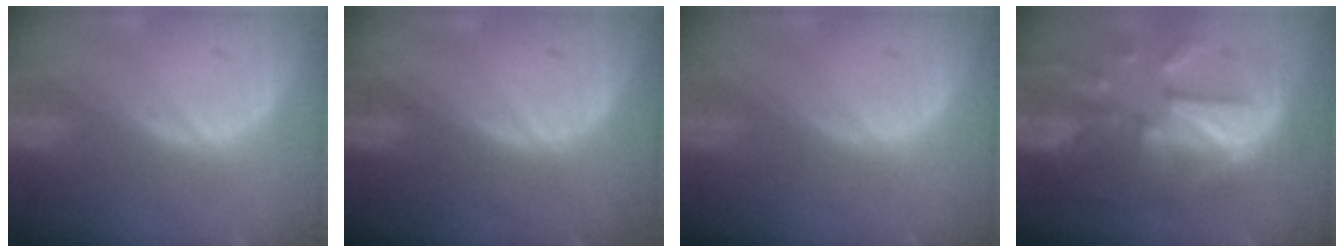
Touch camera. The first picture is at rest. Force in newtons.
{"total": 0.0}
{"total": 0.0}
{"total": 12.1, "press": 12.0, "slide": 1.3}